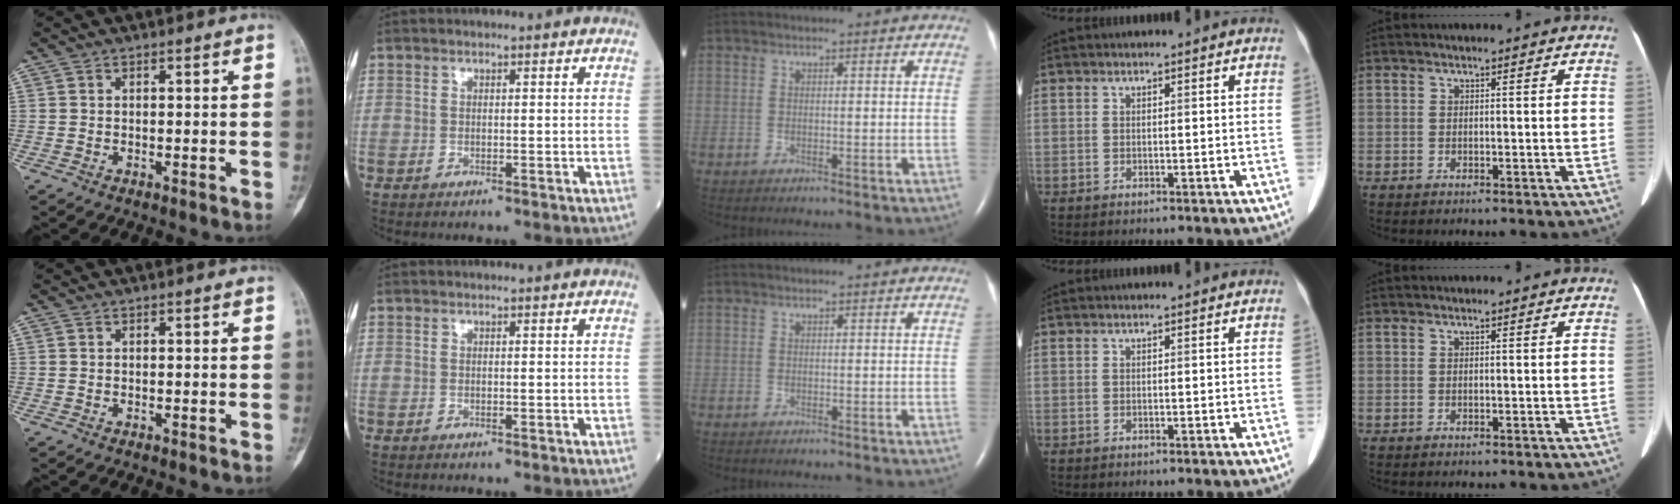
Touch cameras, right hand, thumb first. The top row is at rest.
{}